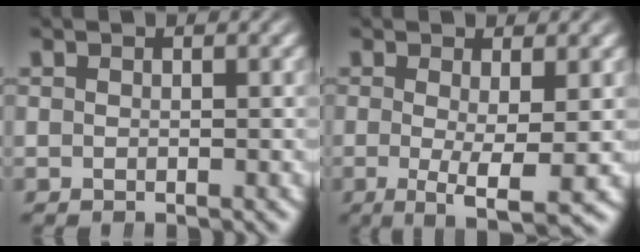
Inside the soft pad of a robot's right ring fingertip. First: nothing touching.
{"total": 5.3, "force": [-2.5, 1.3, 4.5], "torque": [-0.088, -0.044, -0.024]}